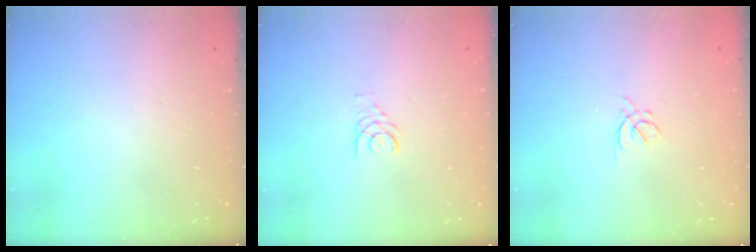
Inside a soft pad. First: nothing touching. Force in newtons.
{"total": 1.7, "press": 1.7, "slide": 0.2}
{"total": 2.8, "press": 2.8, "slide": 0.7}